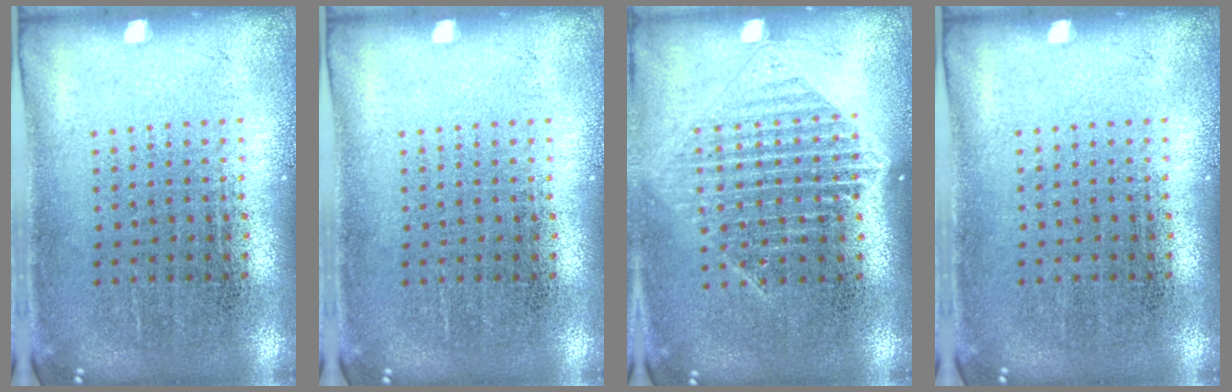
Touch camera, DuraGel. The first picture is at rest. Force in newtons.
{"total": 0.0}
{"total": 1.4, "press": 1.3, "slide": 0.7}
{"total": 0.0}